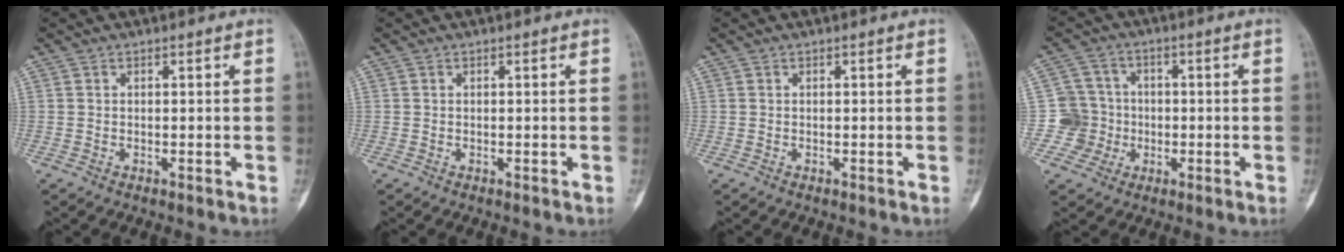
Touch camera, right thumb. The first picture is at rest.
{"total": 0.0}
{"total": 0.0}
{"total": 7.1, "force": [-1.4, 7.0, 0.0], "torque": [0.044, 0.021, -0.033]}